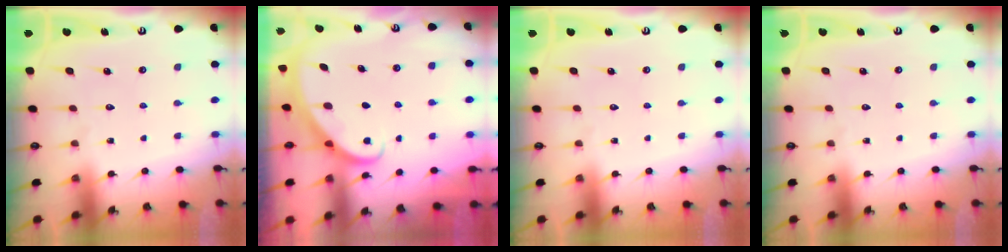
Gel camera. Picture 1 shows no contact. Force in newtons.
{"total": 2.9, "press": 2.9, "slide": 0.2}
{"total": 0.0}
{"total": 0.0}